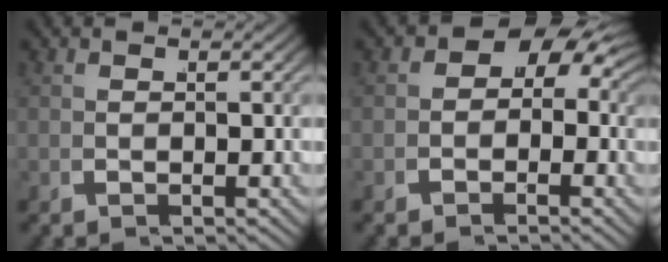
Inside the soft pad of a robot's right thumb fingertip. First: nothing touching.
{"total": 6.9, "force": [0.8, 5.6, 4.0], "torque": [-0.064, -0.003, 0.003]}